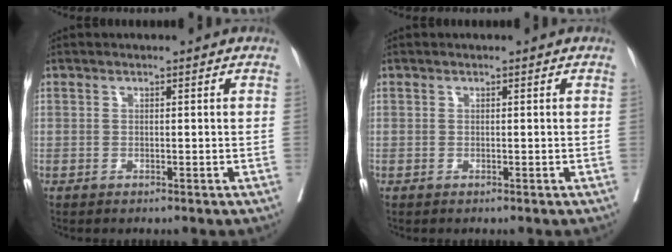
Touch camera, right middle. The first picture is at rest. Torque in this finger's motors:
{"motor_torque": [-0.01, 0.01, -0.01, 0.00]}